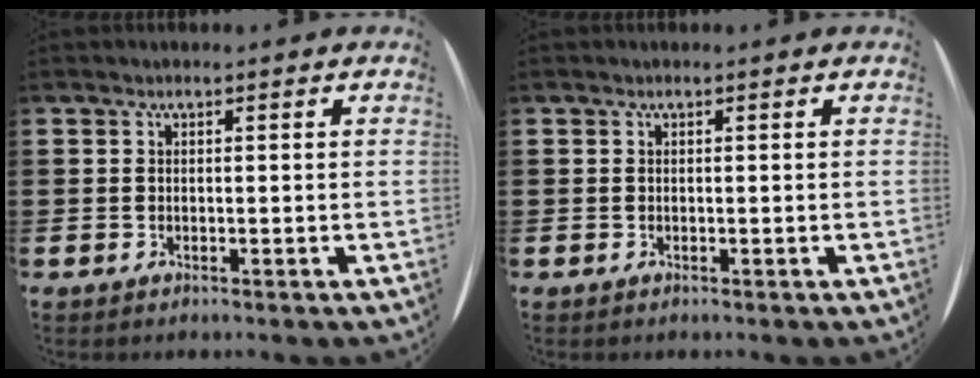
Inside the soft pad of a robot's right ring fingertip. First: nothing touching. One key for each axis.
{"total": 0.0}